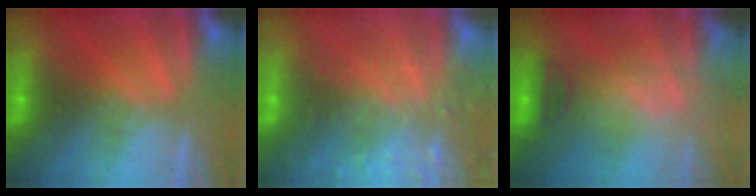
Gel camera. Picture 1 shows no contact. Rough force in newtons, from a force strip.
{"total": 6.5}
{"total": 8.0}